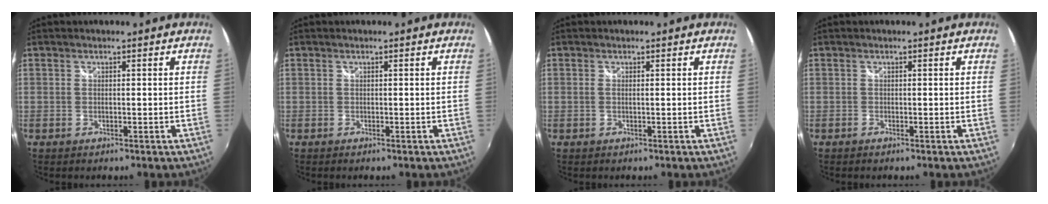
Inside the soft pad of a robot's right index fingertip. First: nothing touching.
{"total": 0.0}
{"total": 0.6, "force": [-0.1, -0.1, 0.6], "torque": [-0.012, 0.000, -0.003]}
{"total": 0.0}